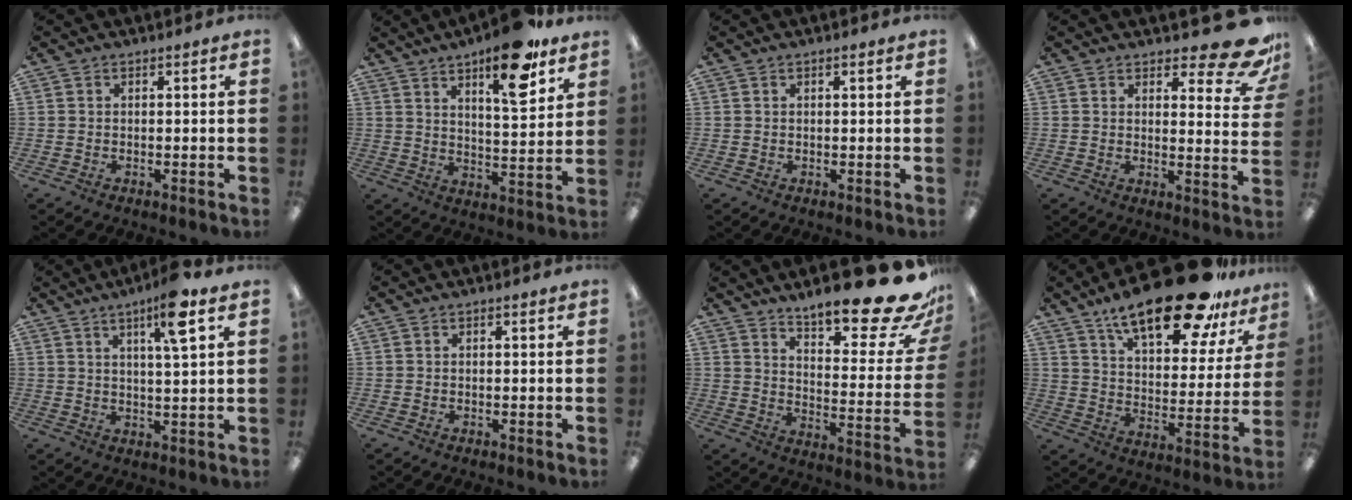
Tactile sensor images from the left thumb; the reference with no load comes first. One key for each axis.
{"total": 16.1, "fx": 10.5, "fy": 5.2, "fz": 11.0, "tx": -0.154, "ty": -0.055, "tz": 0.167}
{"total": 0.6, "fx": 0.4, "fy": 0.1, "fz": 0.5, "tx": -0.011, "ty": 0.002, "tz": 0.006}
{"total": 11.3, "fx": 8.3, "fy": 3.5, "fz": 6.9, "tx": -0.080, "ty": -0.057, "tz": 0.141}
{"total": 9.5, "fx": 5.3, "fy": 1.4, "fz": 7.8, "tx": -0.124, "ty": -0.012, "tz": 0.079}
{"total": 0.0}
{"total": 19.9, "fx": 15.6, "fy": 4.3, "fz": 11.6, "tx": -0.157, "ty": -0.120, "tz": 0.252}
{"total": 22.1, "fx": 16.0, "fy": 7.5, "fz": 13.3, "tx": -0.206, "ty": -0.098, "tz": 0.269}